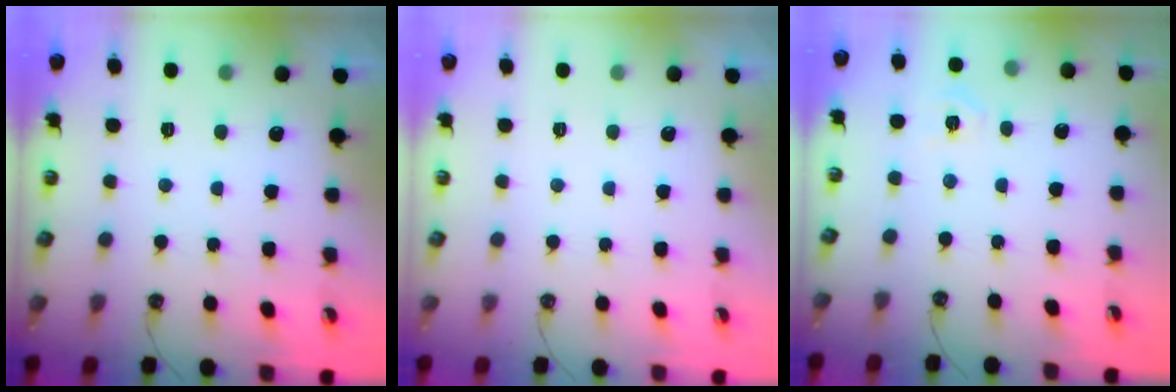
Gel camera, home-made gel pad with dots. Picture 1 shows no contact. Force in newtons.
{"total": 0.0}
{"total": 2.9, "press": 2.9, "slide": 0.4}